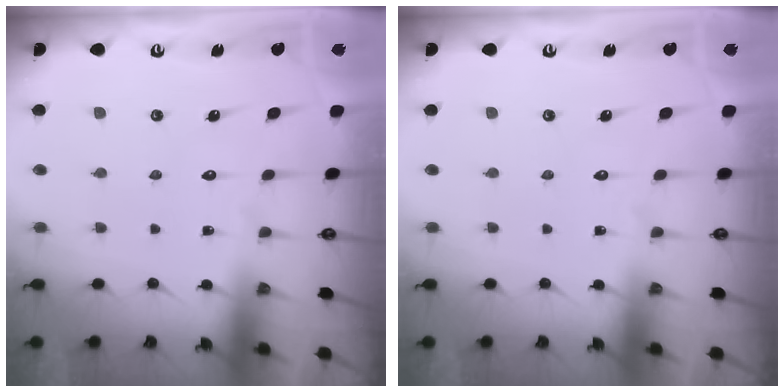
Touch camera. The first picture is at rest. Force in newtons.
{"total": 0.0}